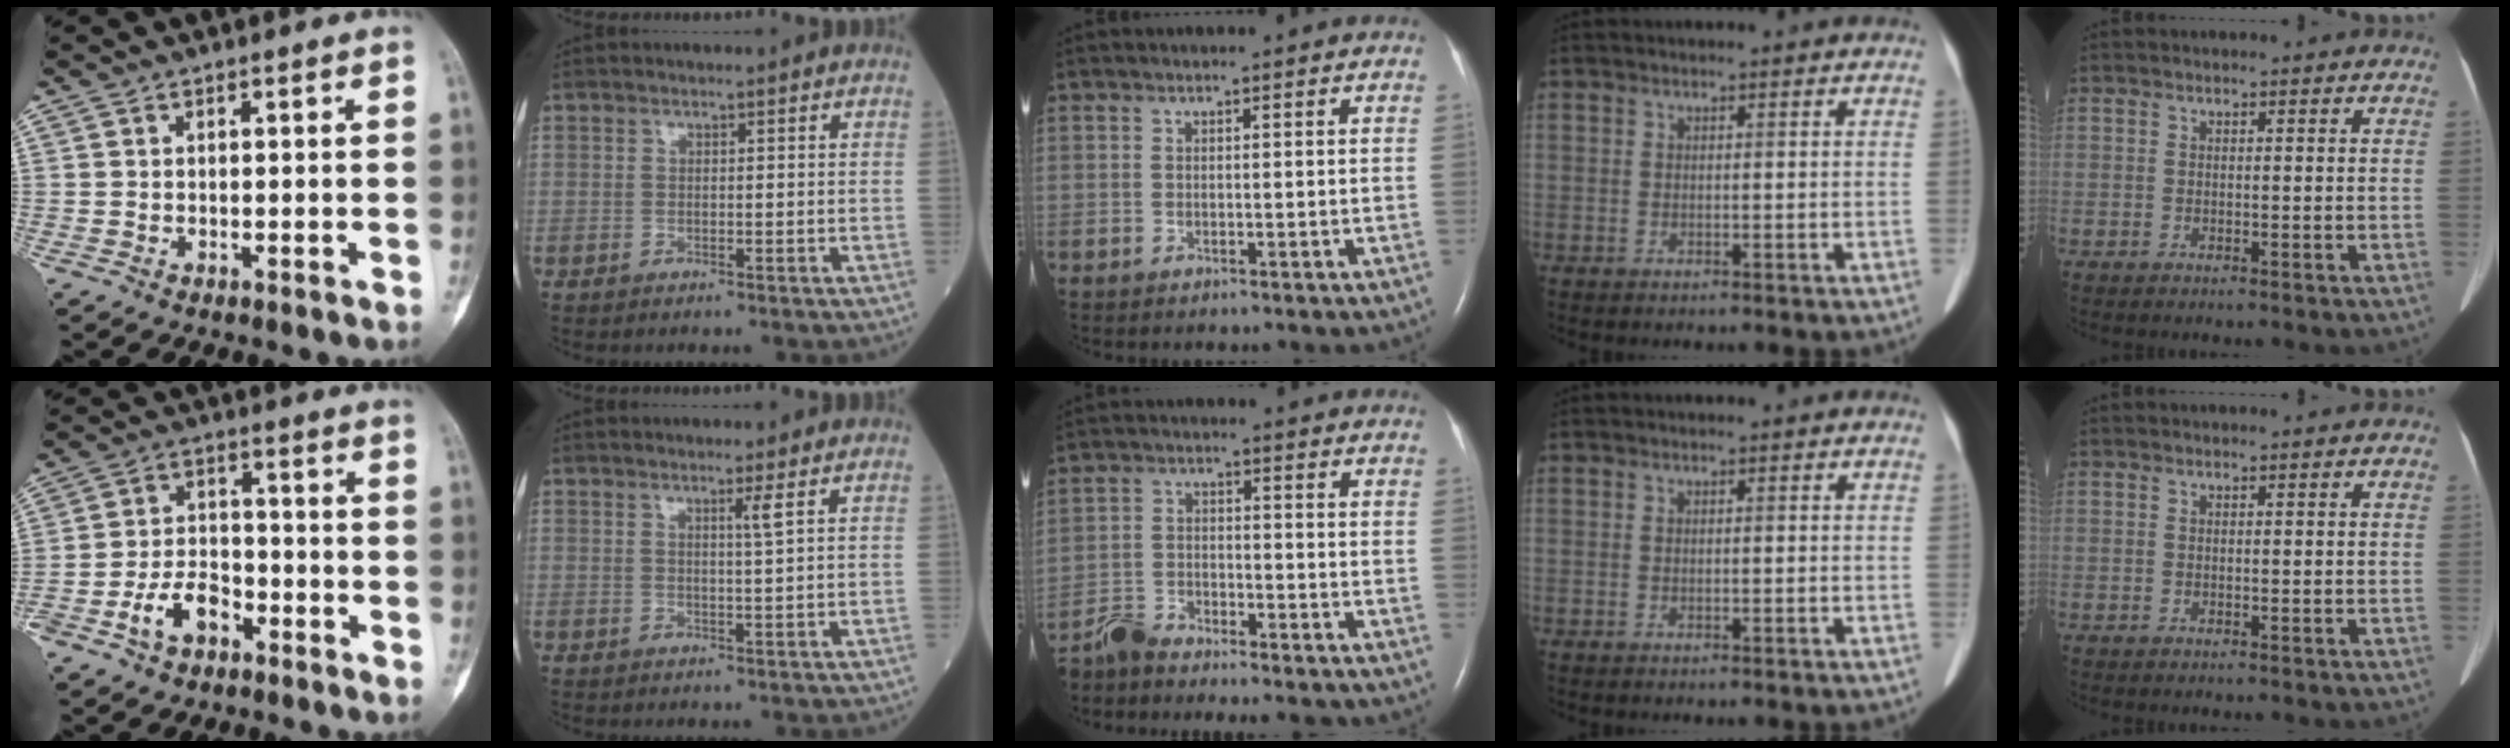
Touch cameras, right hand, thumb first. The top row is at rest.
{"thumb": {"total": 8.2, "force": [-4.2, 5.2, 4.8], "torque": [-0.075, 0.034, -0.074]}, "index": {"total": 1.6, "force": [0.8, -0.6, 1.2], "torque": [-0.027, -0.009, 0.015]}, "middle": {"total": 10.5, "force": [-9.8, 1.8, 3.1], "torque": [-0.052, 0.005, -0.154]}}